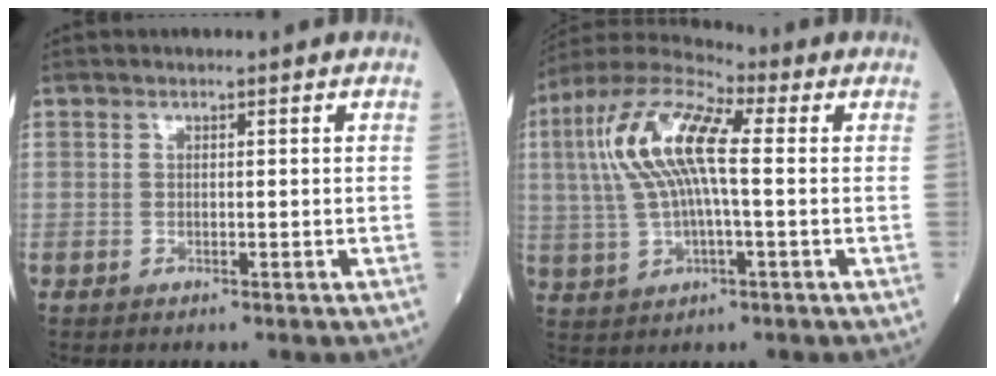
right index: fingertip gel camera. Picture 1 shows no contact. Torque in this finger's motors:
{"motor_torque": [1.16, -0.44, 0.93, 0.21]}